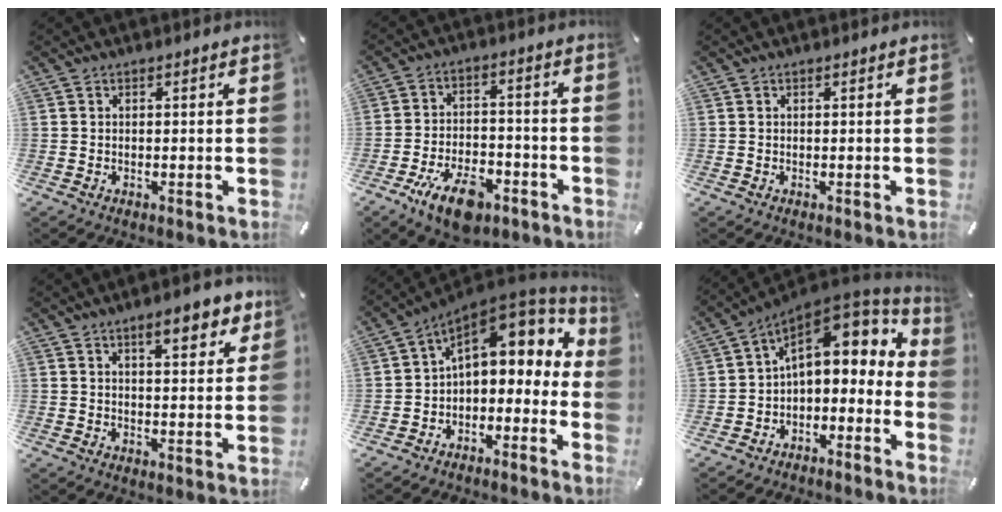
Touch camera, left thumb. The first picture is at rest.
{"total": 11.4, "force": [-6.4, 5.9, 7.4], "torque": [-0.141, 0.035, -0.112]}
{"total": 0.0}
{"total": 8.1, "force": [5.2, 2.8, 5.5], "torque": [-0.071, -0.023, 0.083]}
{"total": 10.8, "force": [4.2, 7.1, 7.0], "torque": [-0.095, -0.036, 0.074]}
{"total": 11.7, "force": [4.0, 7.8, 7.8], "torque": [-0.105, -0.033, 0.071]}